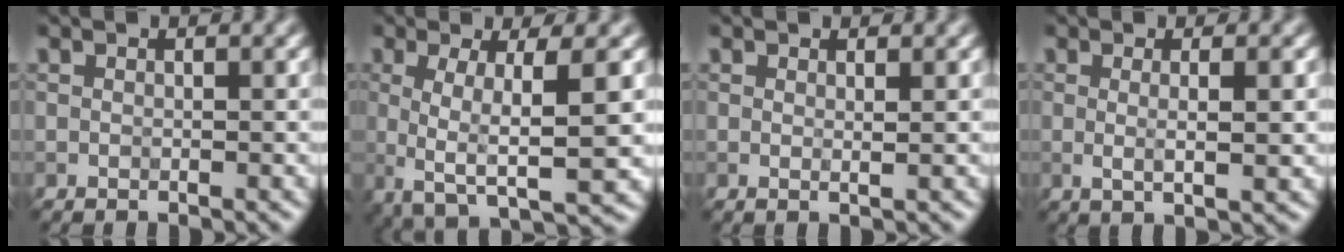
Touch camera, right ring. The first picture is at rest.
{"total": 6.7, "force": [-0.2, 2.0, 6.4], "torque": [-0.096, -0.005, -0.006]}
{"total": 0.7, "force": [0.3, 0.2, 0.6], "torque": [-0.004, -0.003, 0.004]}
{"total": 3.0, "force": [0.2, 0.7, 2.9], "torque": [-0.046, -0.004, 0.002]}